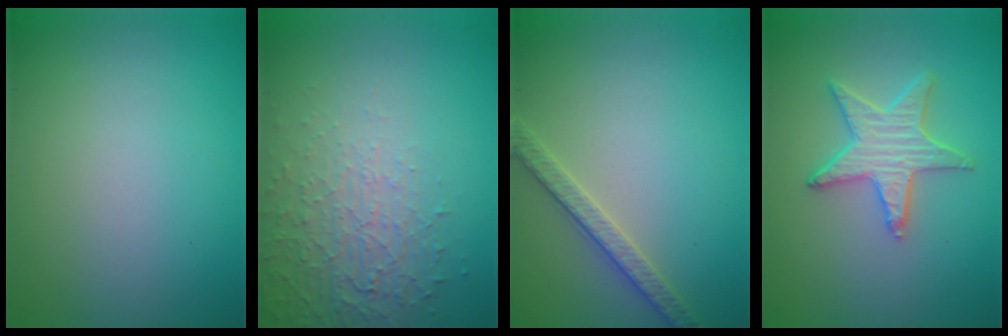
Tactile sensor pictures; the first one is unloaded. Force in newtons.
{"total": 4.8, "press": 3.2, "slide": 3.6}
{"total": 2.6, "press": 2.6, "slide": 0.5}
{"total": 3.9, "press": 3.5, "slide": 1.6}